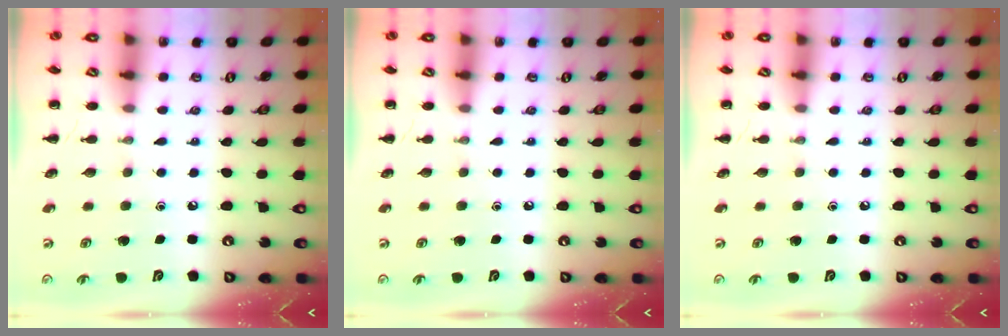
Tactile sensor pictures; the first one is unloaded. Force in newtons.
{"total": 0.0}
{"total": 0.0}